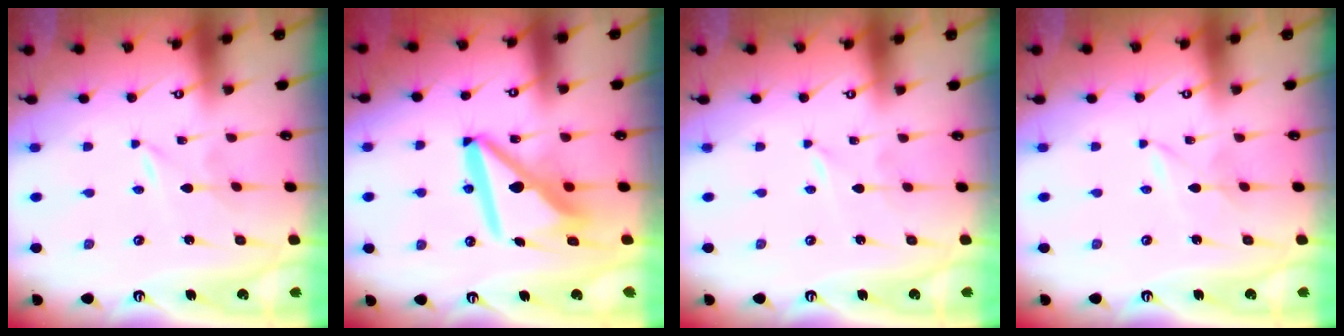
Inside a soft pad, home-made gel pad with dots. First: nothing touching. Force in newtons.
{"total": 13.9, "press": 13.9, "slide": 1.5}
{"total": 0.0}
{"total": 1.3, "press": 1.3, "slide": 0.2}